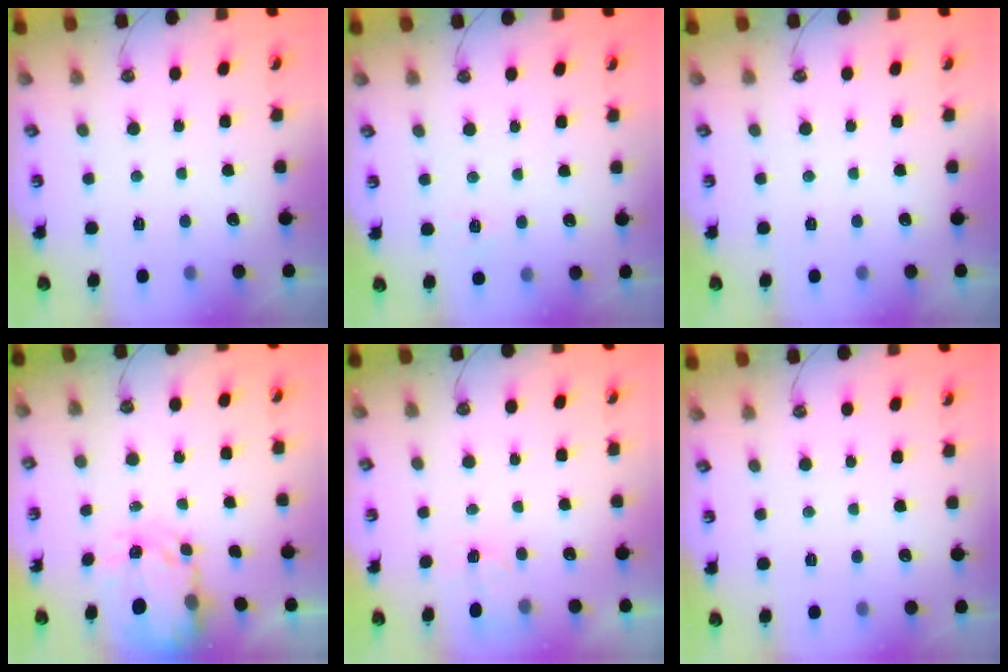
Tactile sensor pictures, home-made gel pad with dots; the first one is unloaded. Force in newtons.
{"total": 4.1, "press": 4.0, "slide": 0.4}
{"total": 0.0}
{"total": 4.0, "press": 4.0, "slide": 0.3}
{"total": 2.6, "press": 2.5, "slide": 0.4}
{"total": 0.0}